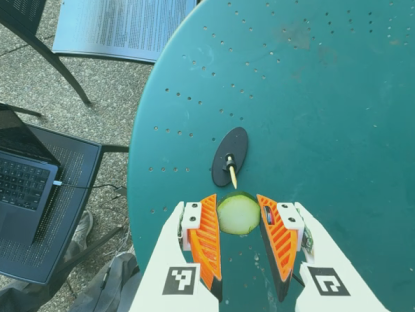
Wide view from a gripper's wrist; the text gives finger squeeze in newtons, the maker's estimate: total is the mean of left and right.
{"total": 10.2, "left": 10.4, "right": 10.0}